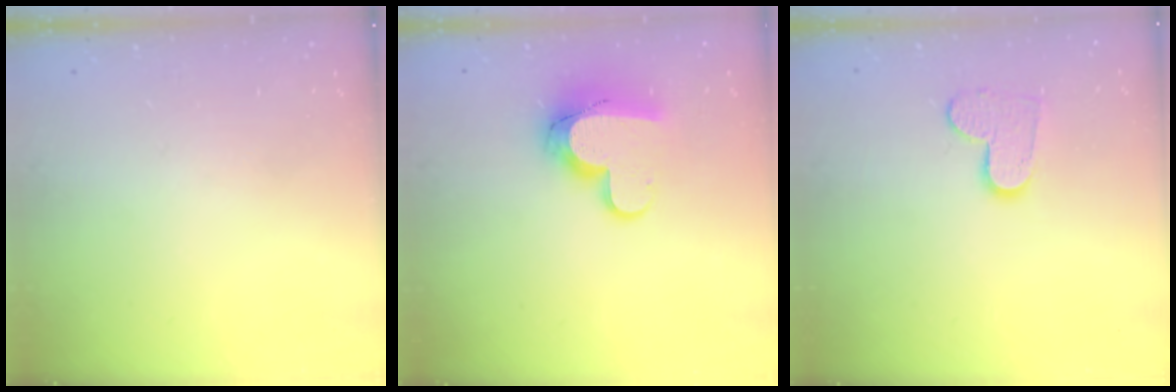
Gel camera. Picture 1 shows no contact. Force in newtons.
{"total": 12.4, "press": 12.4, "slide": 0.6}
{"total": 9.9, "press": 9.8, "slide": 0.7}